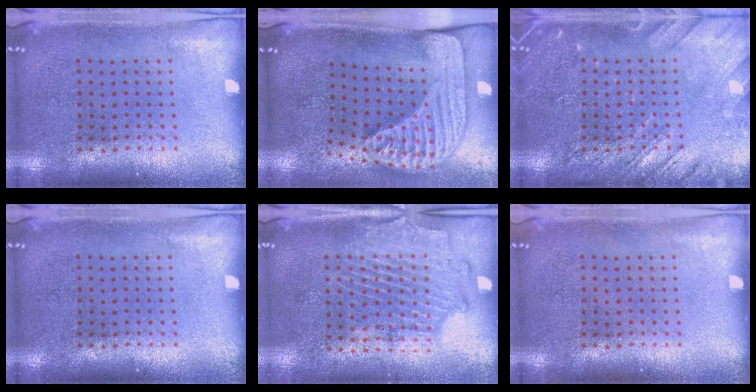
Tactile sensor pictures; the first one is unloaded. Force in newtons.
{"total": 2.4, "press": 1.7, "slide": 1.7}
{"total": 2.9, "press": 2.8, "slide": 0.3}
{"total": 0.0}
{"total": 1.7, "press": 1.5, "slide": 0.8}
{"total": 0.0}